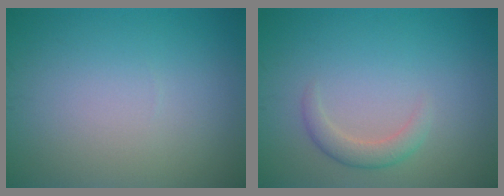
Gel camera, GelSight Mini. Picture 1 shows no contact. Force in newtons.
{"total": 1.9, "press": 1.9, "slide": 0.2}